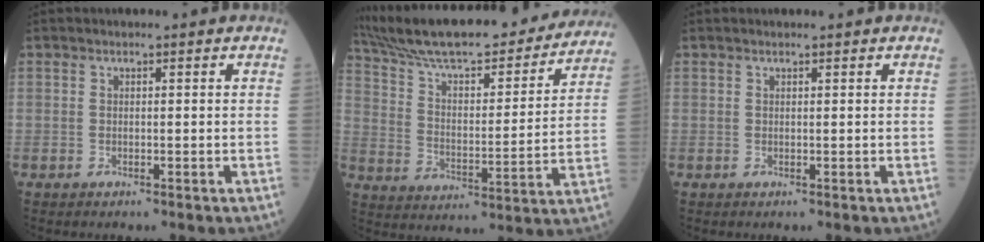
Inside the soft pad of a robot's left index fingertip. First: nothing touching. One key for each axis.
{"total": 27.5, "fx": 24.0, "fy": 5.5, "fz": 12.5, "tx": -0.210, "ty": 0.004, "tz": 0.343}
{"total": 0.7, "fx": 0.7, "fy": 0.0, "fz": 0.2, "tx": -0.004, "ty": 0.007, "tz": 0.012}